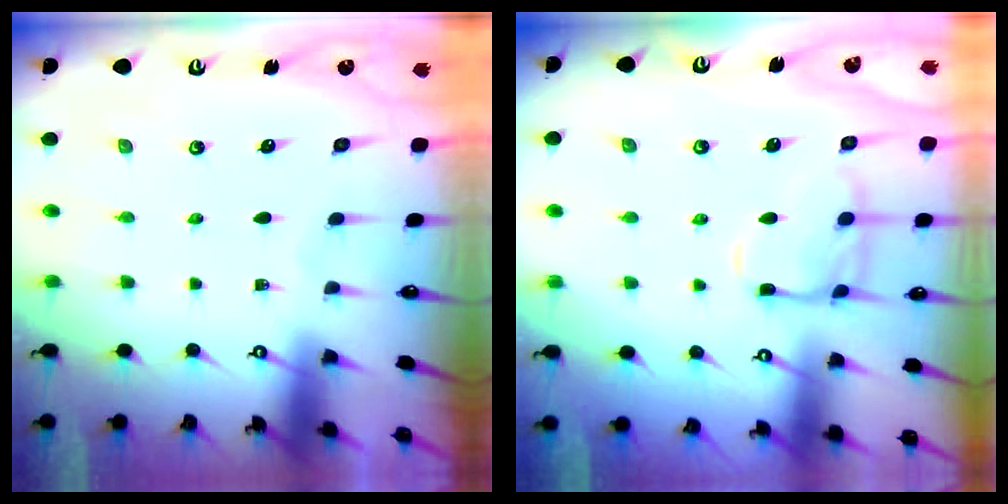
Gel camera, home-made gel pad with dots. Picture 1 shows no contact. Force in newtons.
{"total": 12.1, "press": 12.1, "slide": 1.1}